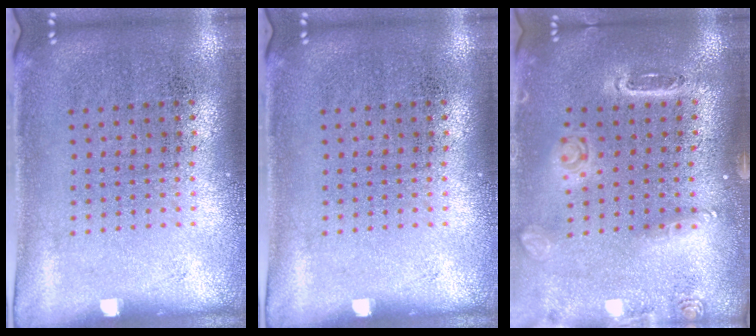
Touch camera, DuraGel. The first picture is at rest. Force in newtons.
{"total": 0.0}
{"total": 1.5, "press": 1.5, "slide": 0.1}